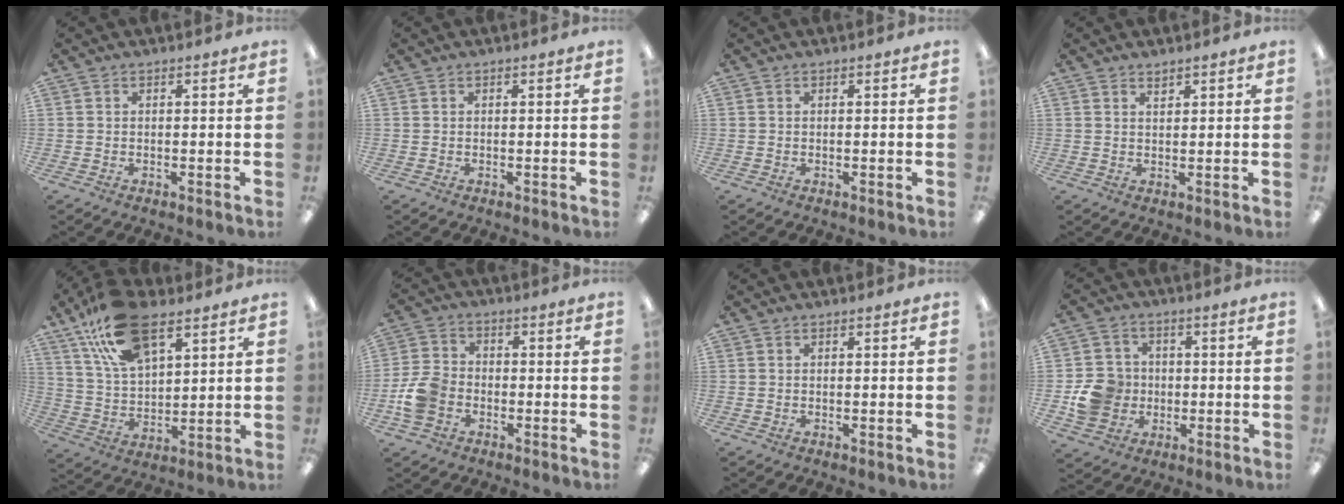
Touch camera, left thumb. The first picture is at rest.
{"total": 0.0}
{"total": 0.0}
{"total": 1.4, "force": [1.3, 0.4, 0.4], "torque": [0.000, -0.006, 0.023]}
{"total": 18.4, "force": [11.0, 9.5, 11.3], "torque": [-0.204, -0.032, 0.198]}
{"total": 8.1, "force": [-2.9, 6.2, 4.5], "torque": [-0.095, 0.021, -0.052]}
{"total": 0.0}
{"total": 9.3, "force": [-1.4, 8.6, 3.0], "torque": [-0.069, 0.018, -0.019]}